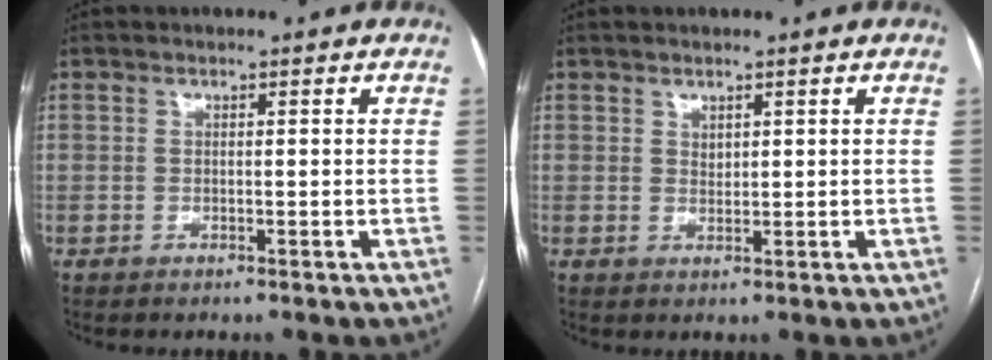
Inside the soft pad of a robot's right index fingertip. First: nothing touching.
{"total": 1.1, "force": [0.7, 0.7, 0.5], "torque": [-0.005, -0.002, 0.014]}